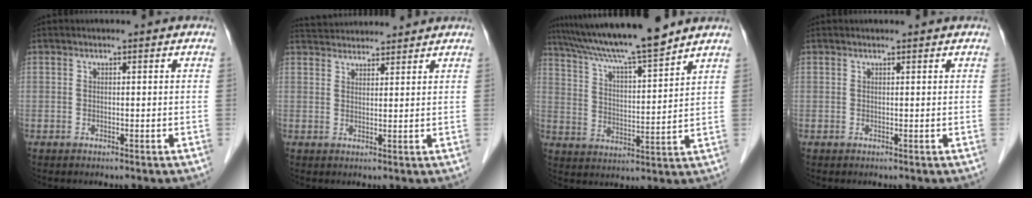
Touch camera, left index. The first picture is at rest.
{"total": 7.6, "force": [7.4, 1.0, 1.5], "torque": [-0.030, 0.036, 0.114]}
{"total": 14.3, "force": [12.4, -0.5, 7.0], "torque": [-0.126, 0.011, 0.208]}
{"total": 1.0, "force": [1.0, 0.0, 0.1], "torque": [-0.009, 0.007, 0.013]}